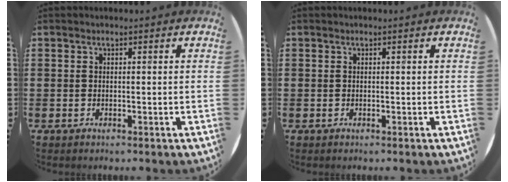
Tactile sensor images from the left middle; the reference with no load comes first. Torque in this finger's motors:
{"motor_torque": [0.08, 0.02, -0.01, -0.01]}